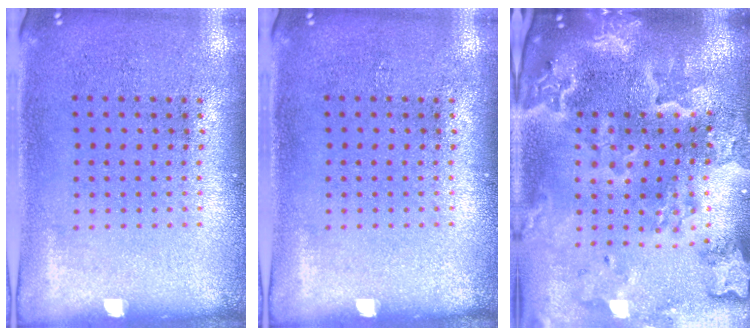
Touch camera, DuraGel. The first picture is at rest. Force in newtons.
{"total": 0.0}
{"total": 4.5, "press": 3.7, "slide": 2.6}